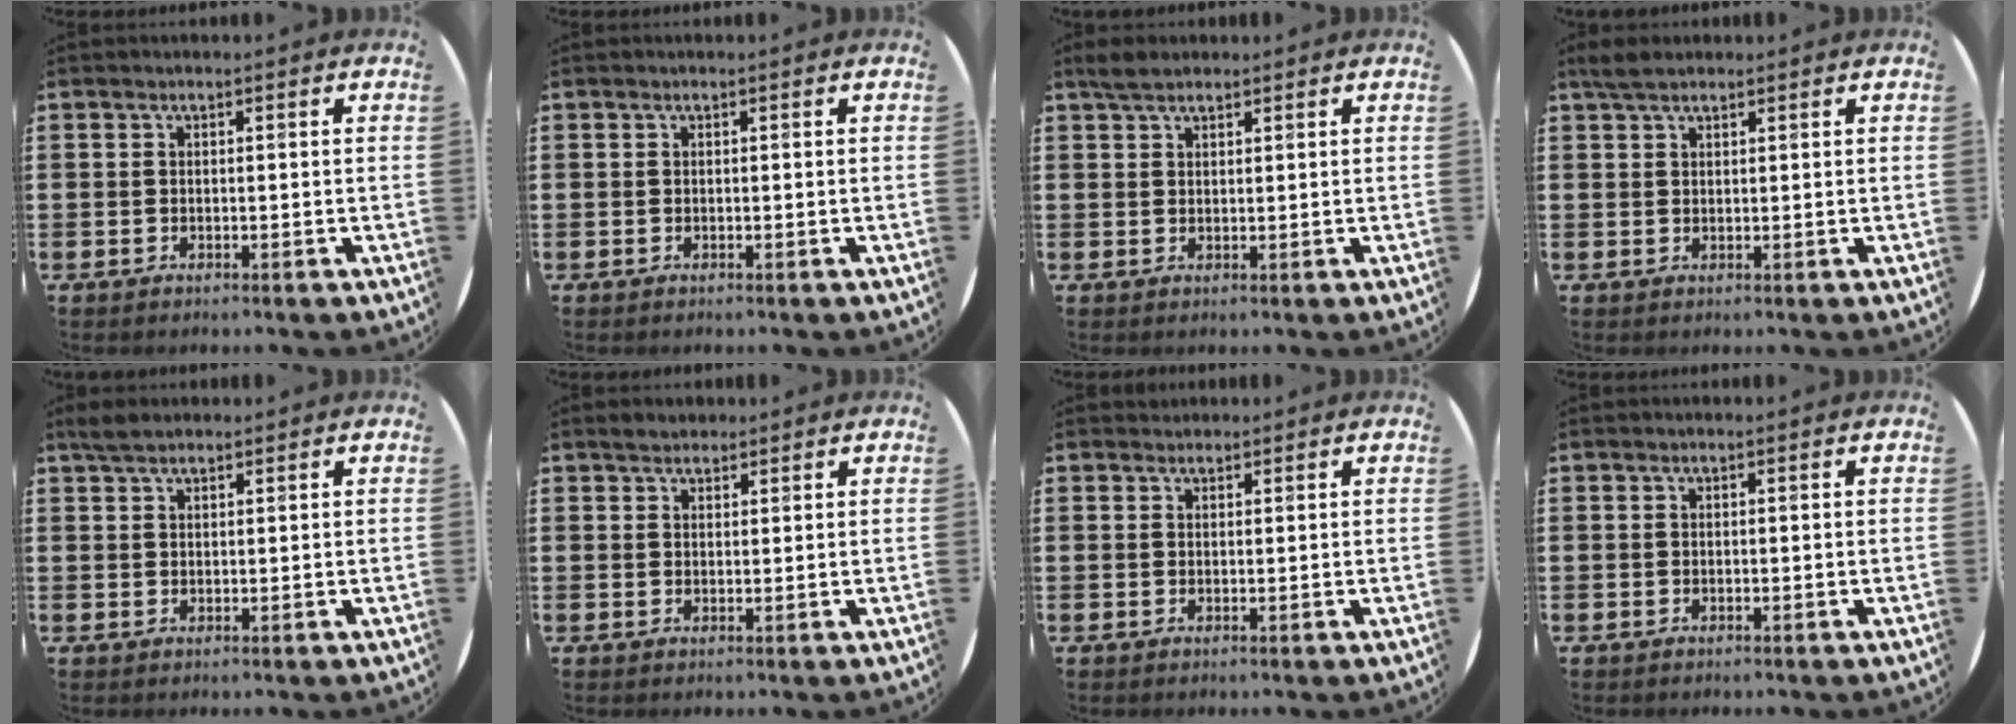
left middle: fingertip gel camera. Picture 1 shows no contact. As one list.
[{"total": 0.0}, {"total": 2.5, "force": [2.1, 0.9, 1.1], "torque": [-0.025, 0.008, 0.038]}, {"total": 2.5, "force": [2.0, 0.8, 1.2], "torque": [-0.028, 0.007, 0.036]}, {"total": 2.3, "force": [1.9, 0.8, 1.0], "torque": [-0.024, 0.008, 0.035]}, {"total": 1.8, "force": [1.6, 0.6, 0.2], "torque": [0.002, 0.001, 0.030]}, {"total": 0.8, "force": [0.7, 0.2, -0.2], "torque": [0.004, 0.004, 0.013]}, {"total": 0.0}]